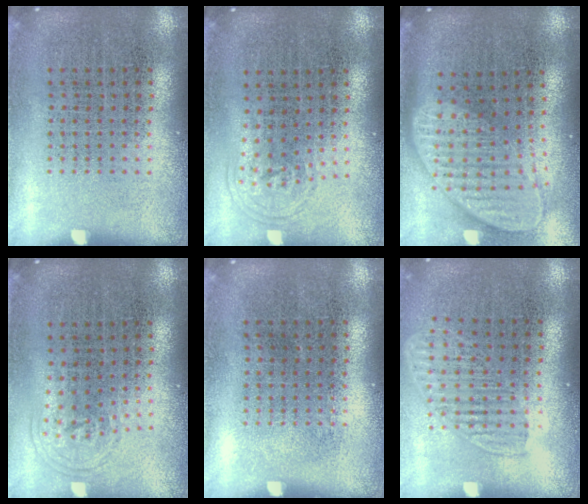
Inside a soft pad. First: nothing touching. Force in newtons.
{"total": 0.8, "press": 0.6, "slide": 0.6}
{"total": 2.0, "press": 1.6, "slide": 1.2}
{"total": 0.8, "press": 0.6, "slide": 0.6}
{"total": 0.0}
{"total": 1.3, "press": 1.1, "slide": 0.7}